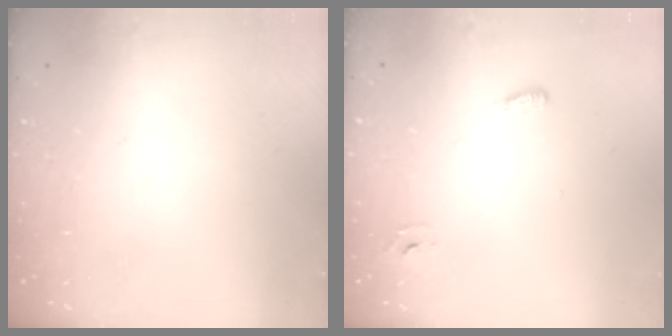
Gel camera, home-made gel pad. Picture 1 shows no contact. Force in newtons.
{"total": 2.6, "press": 2.5, "slide": 0.6}